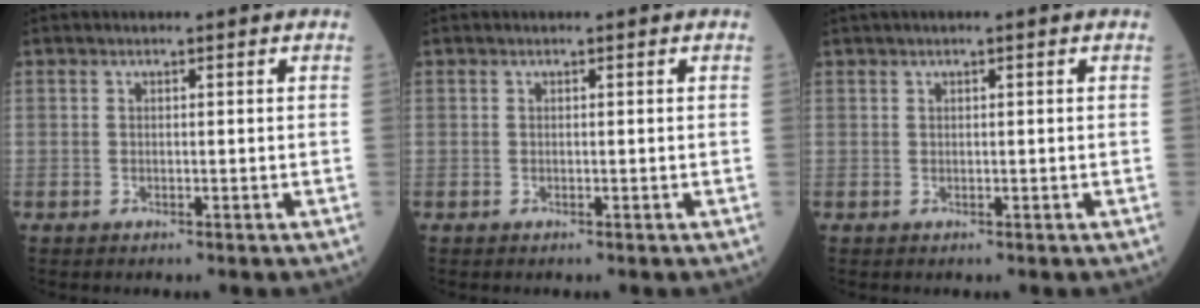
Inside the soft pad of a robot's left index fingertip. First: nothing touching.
{"total": 0.0}
{"total": 0.6, "force": [0.2, 0.0, 0.5], "torque": [-0.015, 0.012, 0.005]}